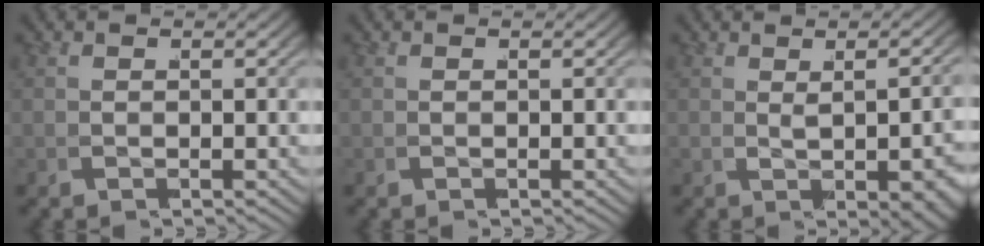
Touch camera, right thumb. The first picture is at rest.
{"total": 0.0}
{"total": 3.3, "force": [0.4, 0.8, 3.2], "torque": [-0.030, 0.003, 0.014]}